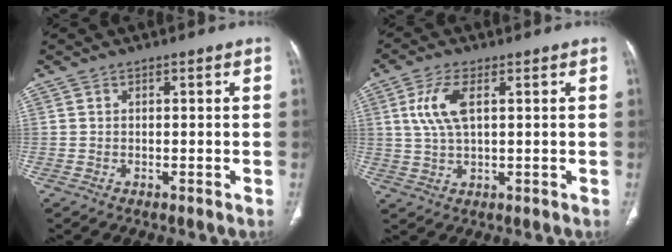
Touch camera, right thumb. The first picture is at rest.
{"total": 7.0, "force": [1.9, 3.0, 6.0], "torque": [-0.140, 0.000, 0.042]}